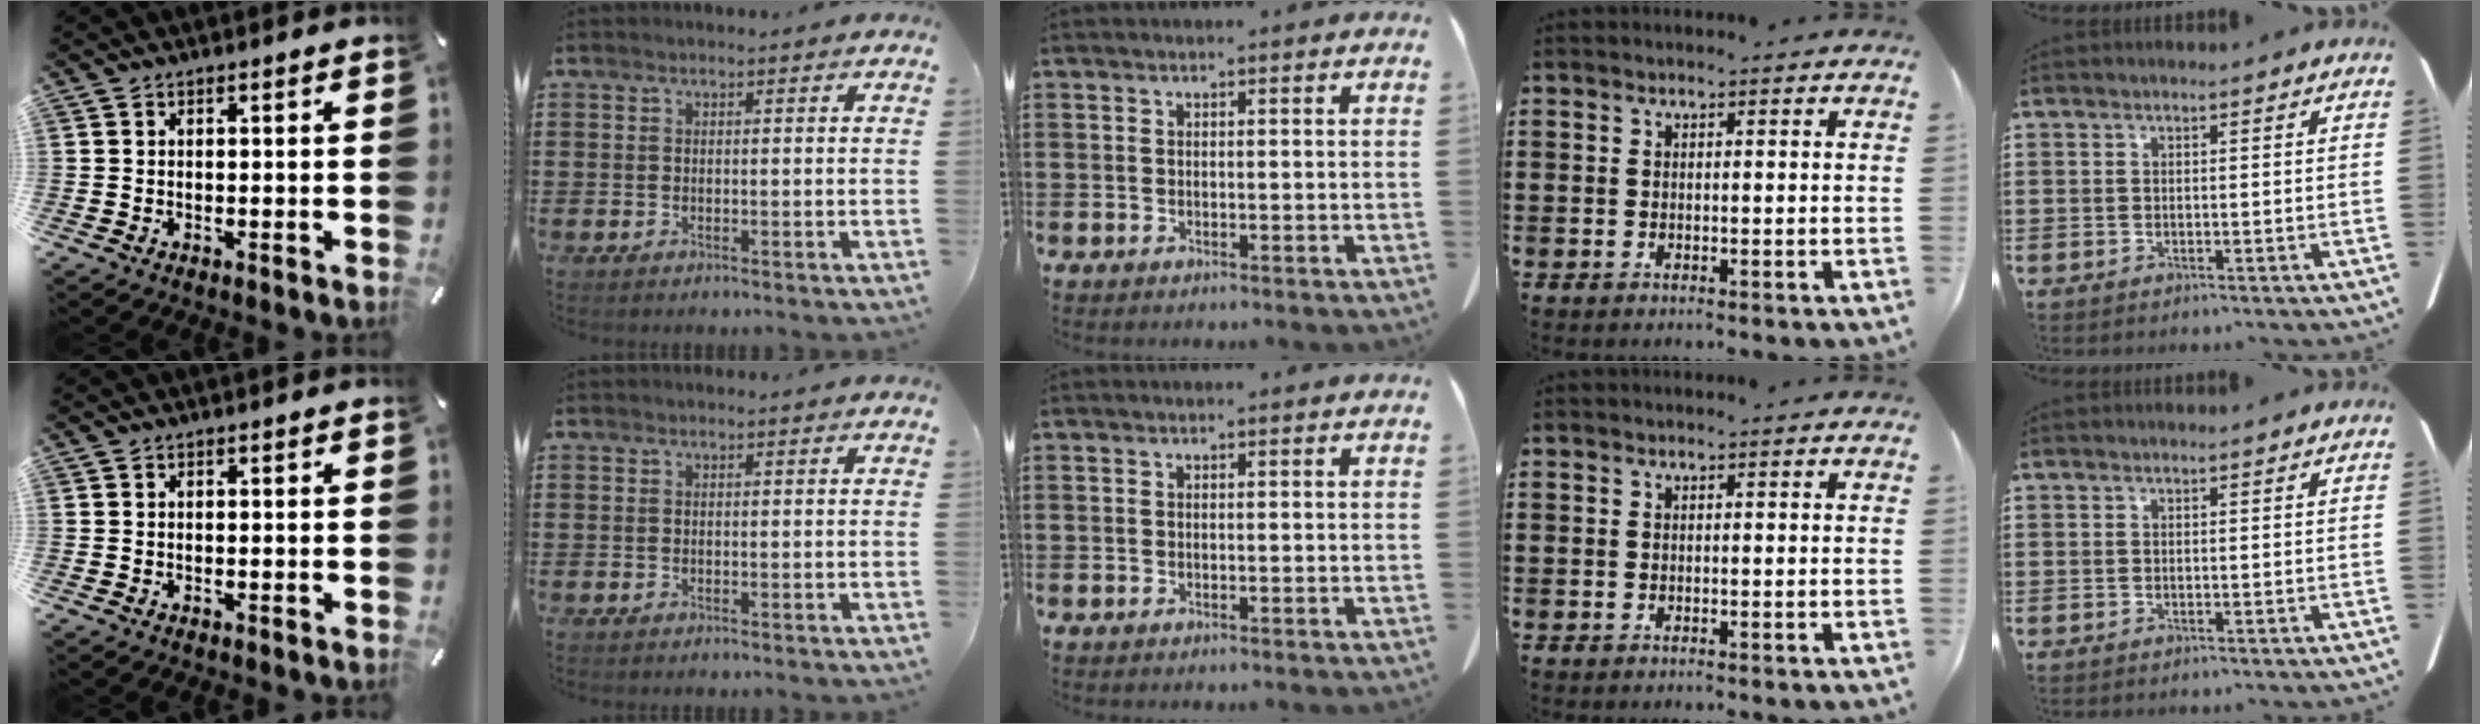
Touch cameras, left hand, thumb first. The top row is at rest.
{}